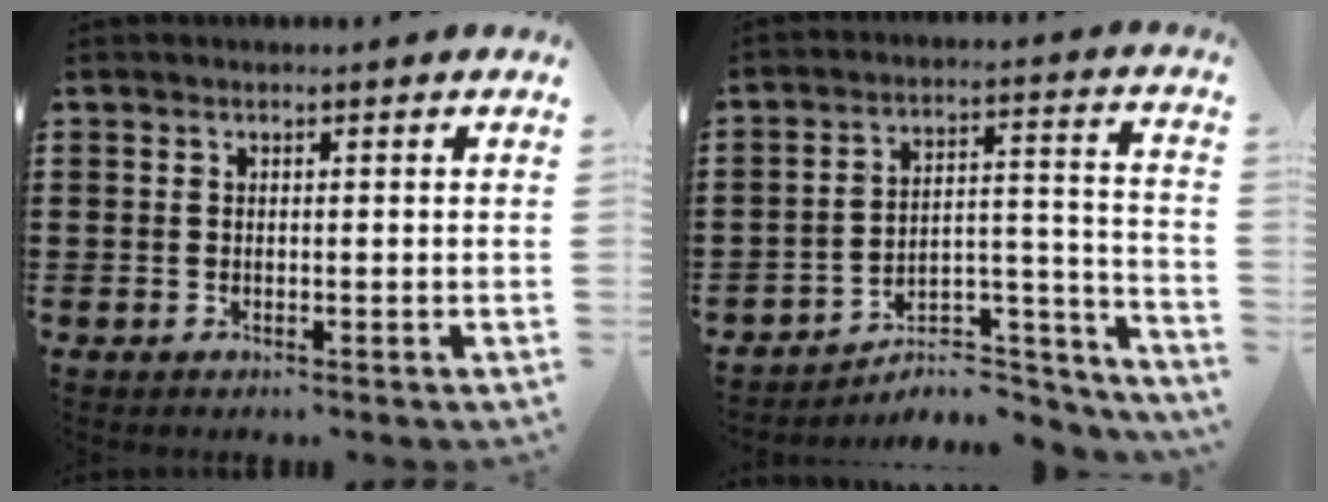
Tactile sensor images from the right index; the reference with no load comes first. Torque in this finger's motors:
{"motor_torque": [-0.47, -0.41, -0.21, -0.21]}